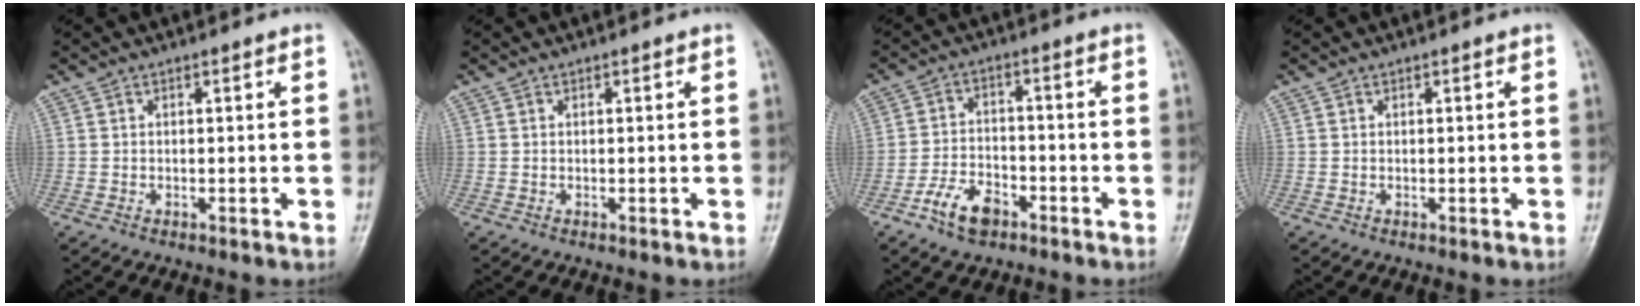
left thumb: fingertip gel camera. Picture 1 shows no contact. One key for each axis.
{"total": 0.0}
{"total": 7.1, "fx": -4.3, "fy": 4.0, "fz": 4.0, "tx": -0.066, "ty": 0.024, "tz": -0.079}
{"total": 0.0}